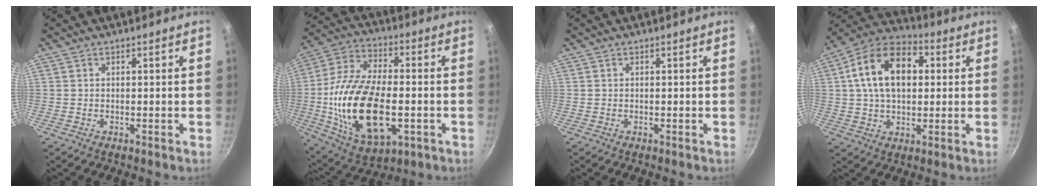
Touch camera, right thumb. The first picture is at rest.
{"total": 24.1, "force": [-3.7, 12.8, 20.1], "torque": [-0.381, 0.016, -0.060]}
{"total": 0.0}
{"total": 17.0, "force": [3.2, 10.9, 12.6], "torque": [-0.188, 0.023, 0.038]}